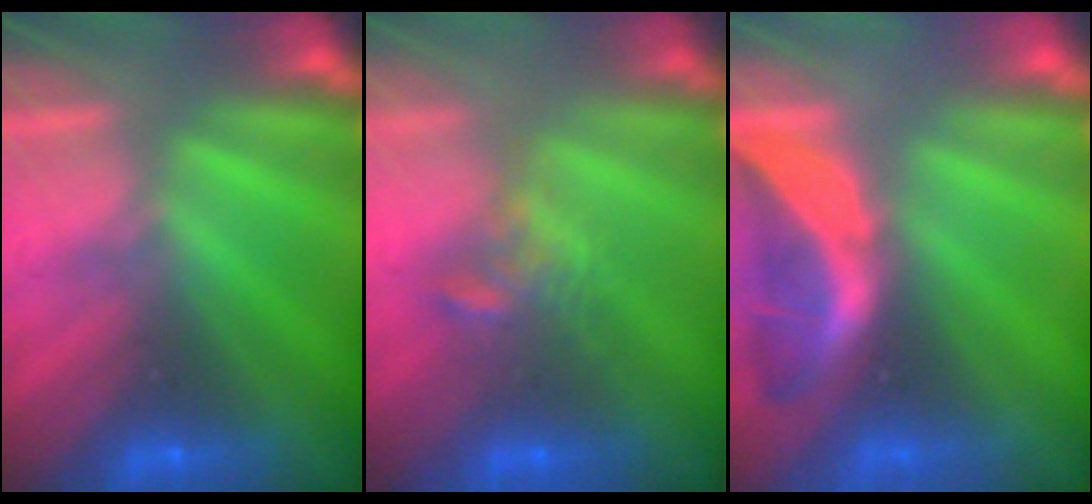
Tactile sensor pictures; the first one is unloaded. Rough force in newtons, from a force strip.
{"total": 3.8}
{"total": 1.8}